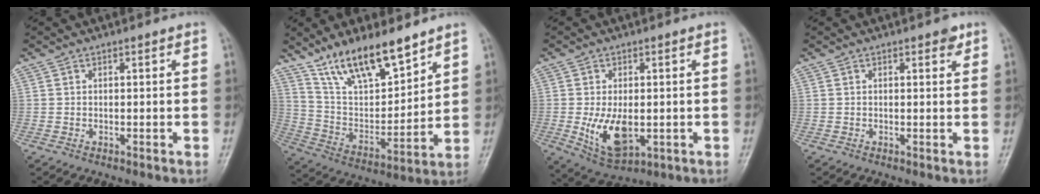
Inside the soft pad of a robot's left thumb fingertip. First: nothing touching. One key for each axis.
{"total": 16.2, "fx": 12.1, "fy": 5.4, "fz": 9.3, "tx": -0.131, "ty": -0.064, "tz": 0.231}
{"total": 8.9, "fx": -1.3, "fy": 4.9, "fz": 7.3, "tx": -0.125, "ty": -0.015, "tz": -0.009}
{"total": 1.6, "fx": 1.0, "fy": 0.8, "fz": 1.1, "tx": -0.006, "ty": -0.003, "tz": 0.009}